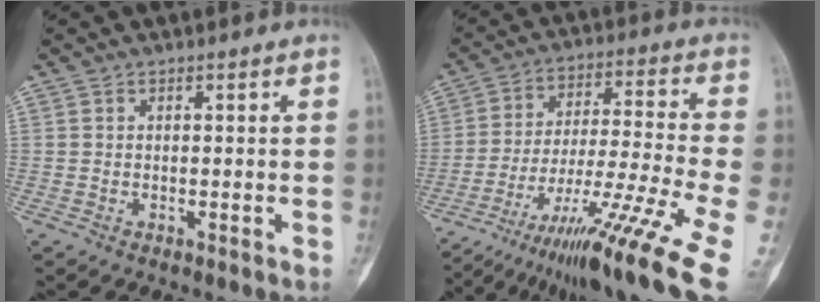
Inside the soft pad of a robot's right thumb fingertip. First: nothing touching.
{"total": 18.7, "force": [-11.3, -0.3, 14.9], "torque": [-0.270, 0.035, -0.189]}